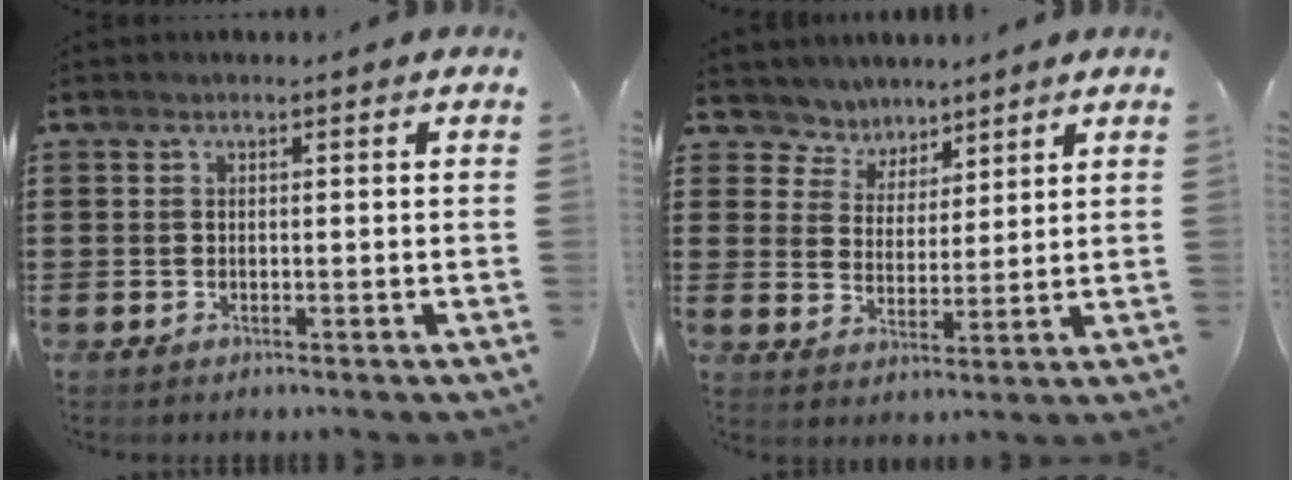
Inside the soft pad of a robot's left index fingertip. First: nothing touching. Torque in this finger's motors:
{"motor_torque": [0.09, -0.12, -0.04, -0.02]}